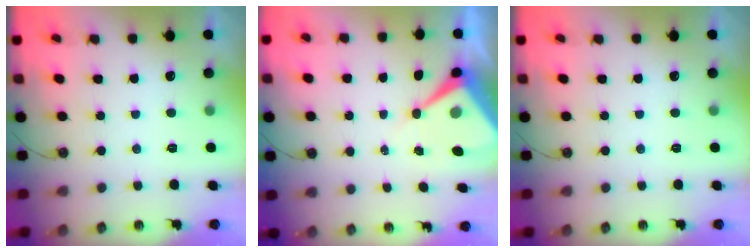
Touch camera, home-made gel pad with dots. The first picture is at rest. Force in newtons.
{"total": 9.5, "press": 9.5, "slide": 1.0}
{"total": 0.0}